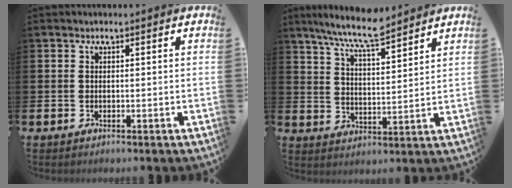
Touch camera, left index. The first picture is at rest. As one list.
[{"total": 8.2, "force": [7.5, 0.8, 3.3], "torque": [-0.089, -0.030, 0.135]}]